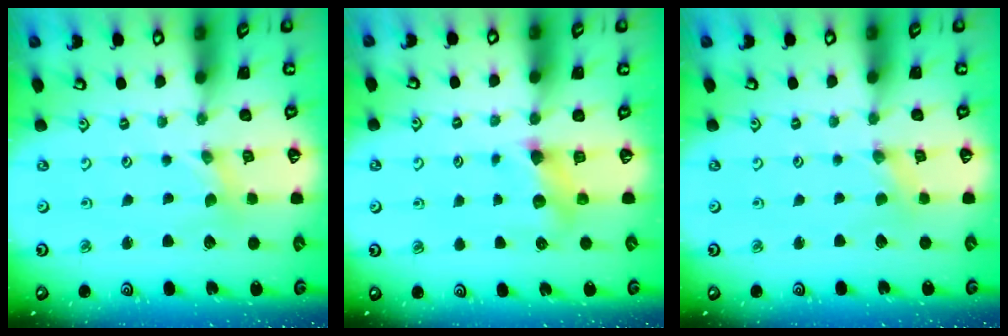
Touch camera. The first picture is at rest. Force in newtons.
{"total": 6.6, "press": 6.6, "slide": 0.2}
{"total": 0.0}